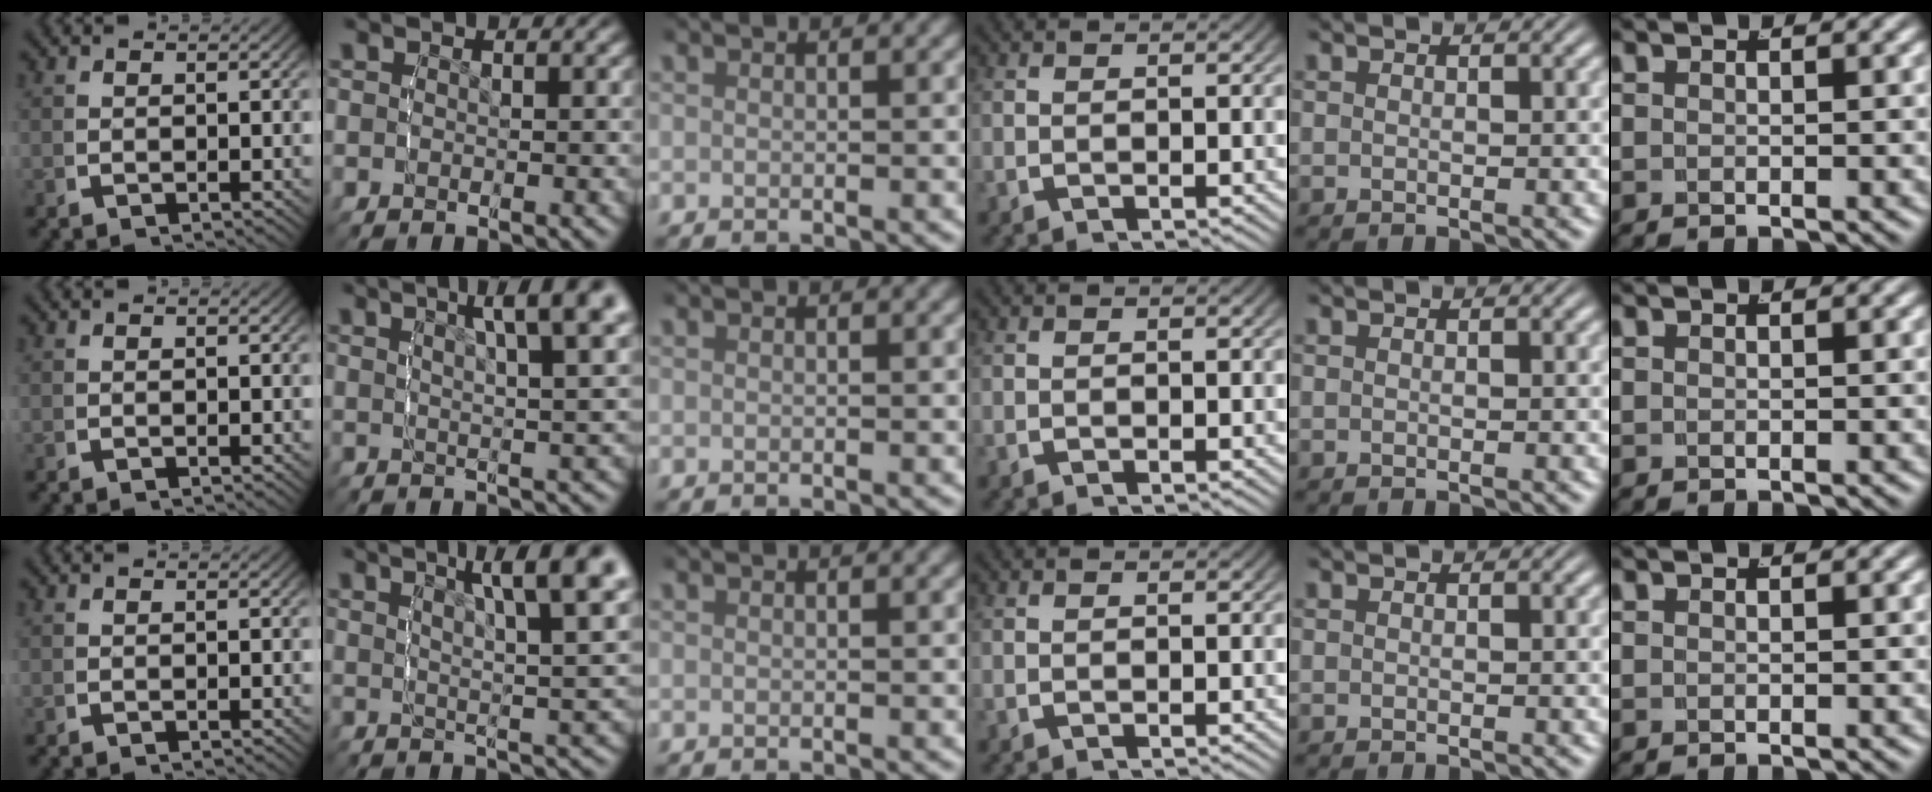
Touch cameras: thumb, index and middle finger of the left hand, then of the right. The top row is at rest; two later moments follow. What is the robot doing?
{"motion": "lift_and_place", "object": "condiment"}